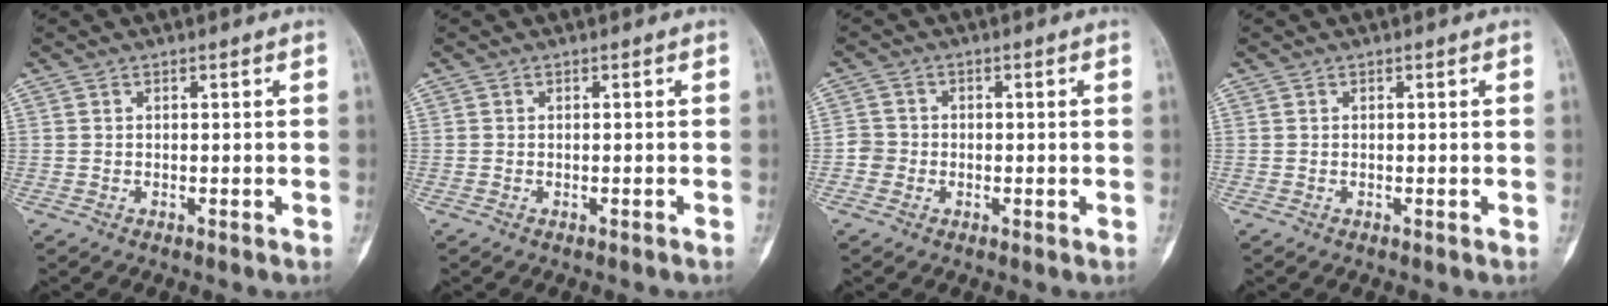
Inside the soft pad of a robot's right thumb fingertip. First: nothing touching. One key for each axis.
{"total": 0.0}
{"total": 2.6, "fx": -0.8, "fy": 2.4, "fz": 0.4, "tx": 0.009, "ty": 0.008, "tz": -0.024}
{"total": 0.0}